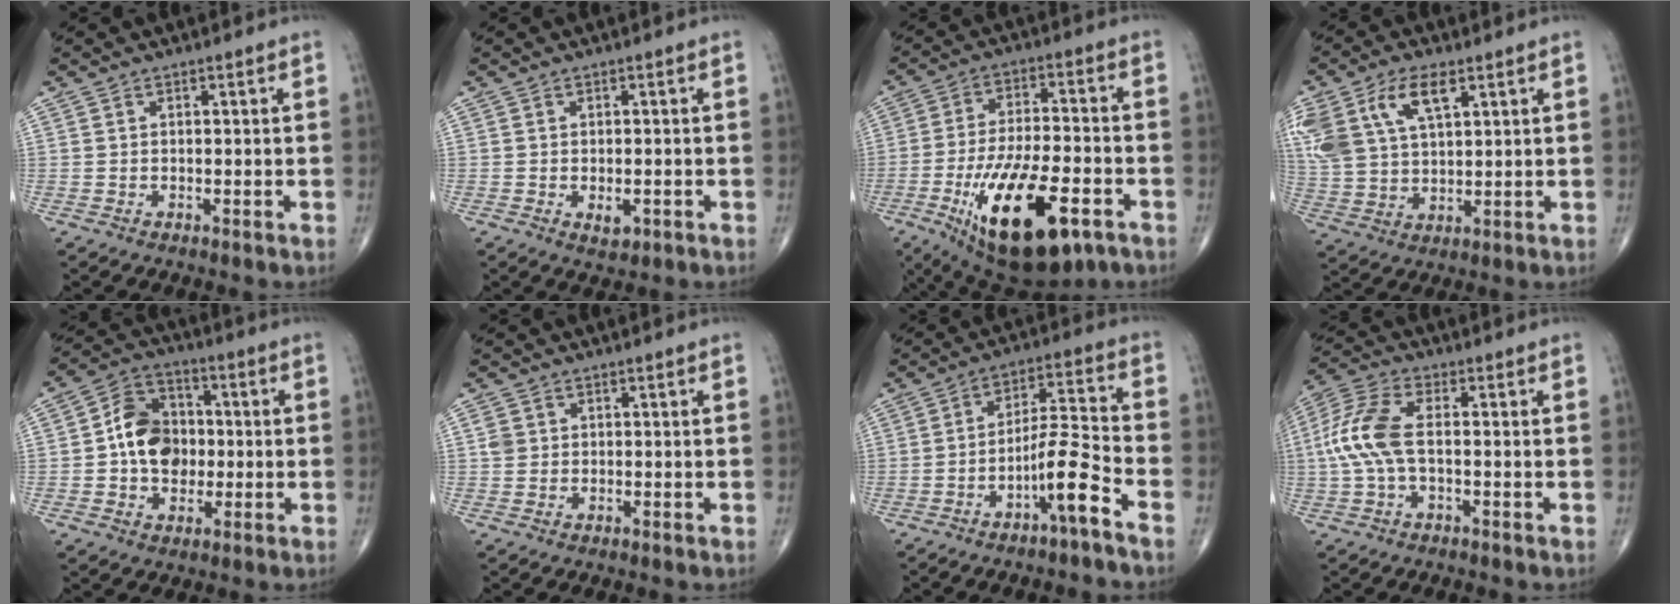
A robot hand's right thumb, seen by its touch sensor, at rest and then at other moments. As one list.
[{"total": 2.4, "force": [-0.8, 1.3, 1.9], "torque": [-0.021, -0.002, -0.007]}, {"total": 21.7, "force": [-9.4, 8.6, 17.5], "torque": [-0.308, 0.019, -0.139]}, {"total": 15.8, "force": [7.1, 8.2, 11.5], "torque": [-0.255, -0.001, 0.142]}, {"total": 11.3, "force": [-0.3, 8.7, 7.2], "torque": [-0.091, 0.024, -0.012]}, {"total": 1.9, "force": [0.3, 1.7, 0.8], "torque": [-0.008, 0.001, 0.008]}, {"total": 9.0, "force": [-5.3, 0.5, 7.3], "torque": [-0.137, 0.046, -0.094]}, {"total": 9.0, "force": [-0.5, 4.0, 8.0], "torque": [-0.200, 0.023, -0.015]}]